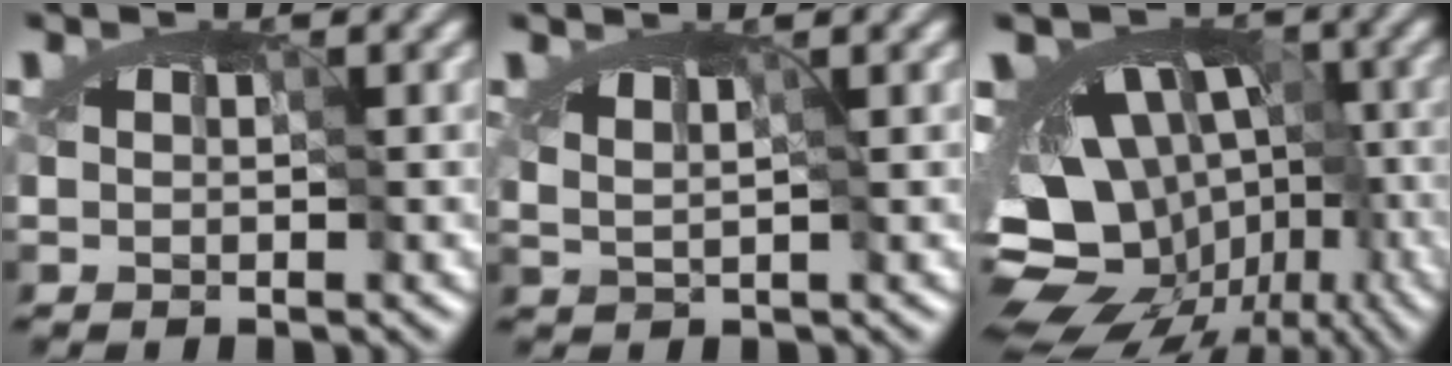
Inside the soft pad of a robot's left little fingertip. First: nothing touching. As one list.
[{"total": 0.6, "force": [0.0, -0.2, 0.5], "torque": [-0.003, -0.003, -0.007]}, {"total": 11.0, "force": [-6.0, 7.1, 6.0], "torque": [-0.040, -0.005, -0.094]}]